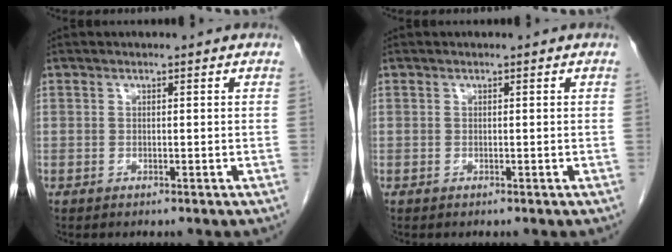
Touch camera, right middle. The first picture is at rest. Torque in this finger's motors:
{"motor_torque": [-0.29, -0.01, -0.05, -0.01]}